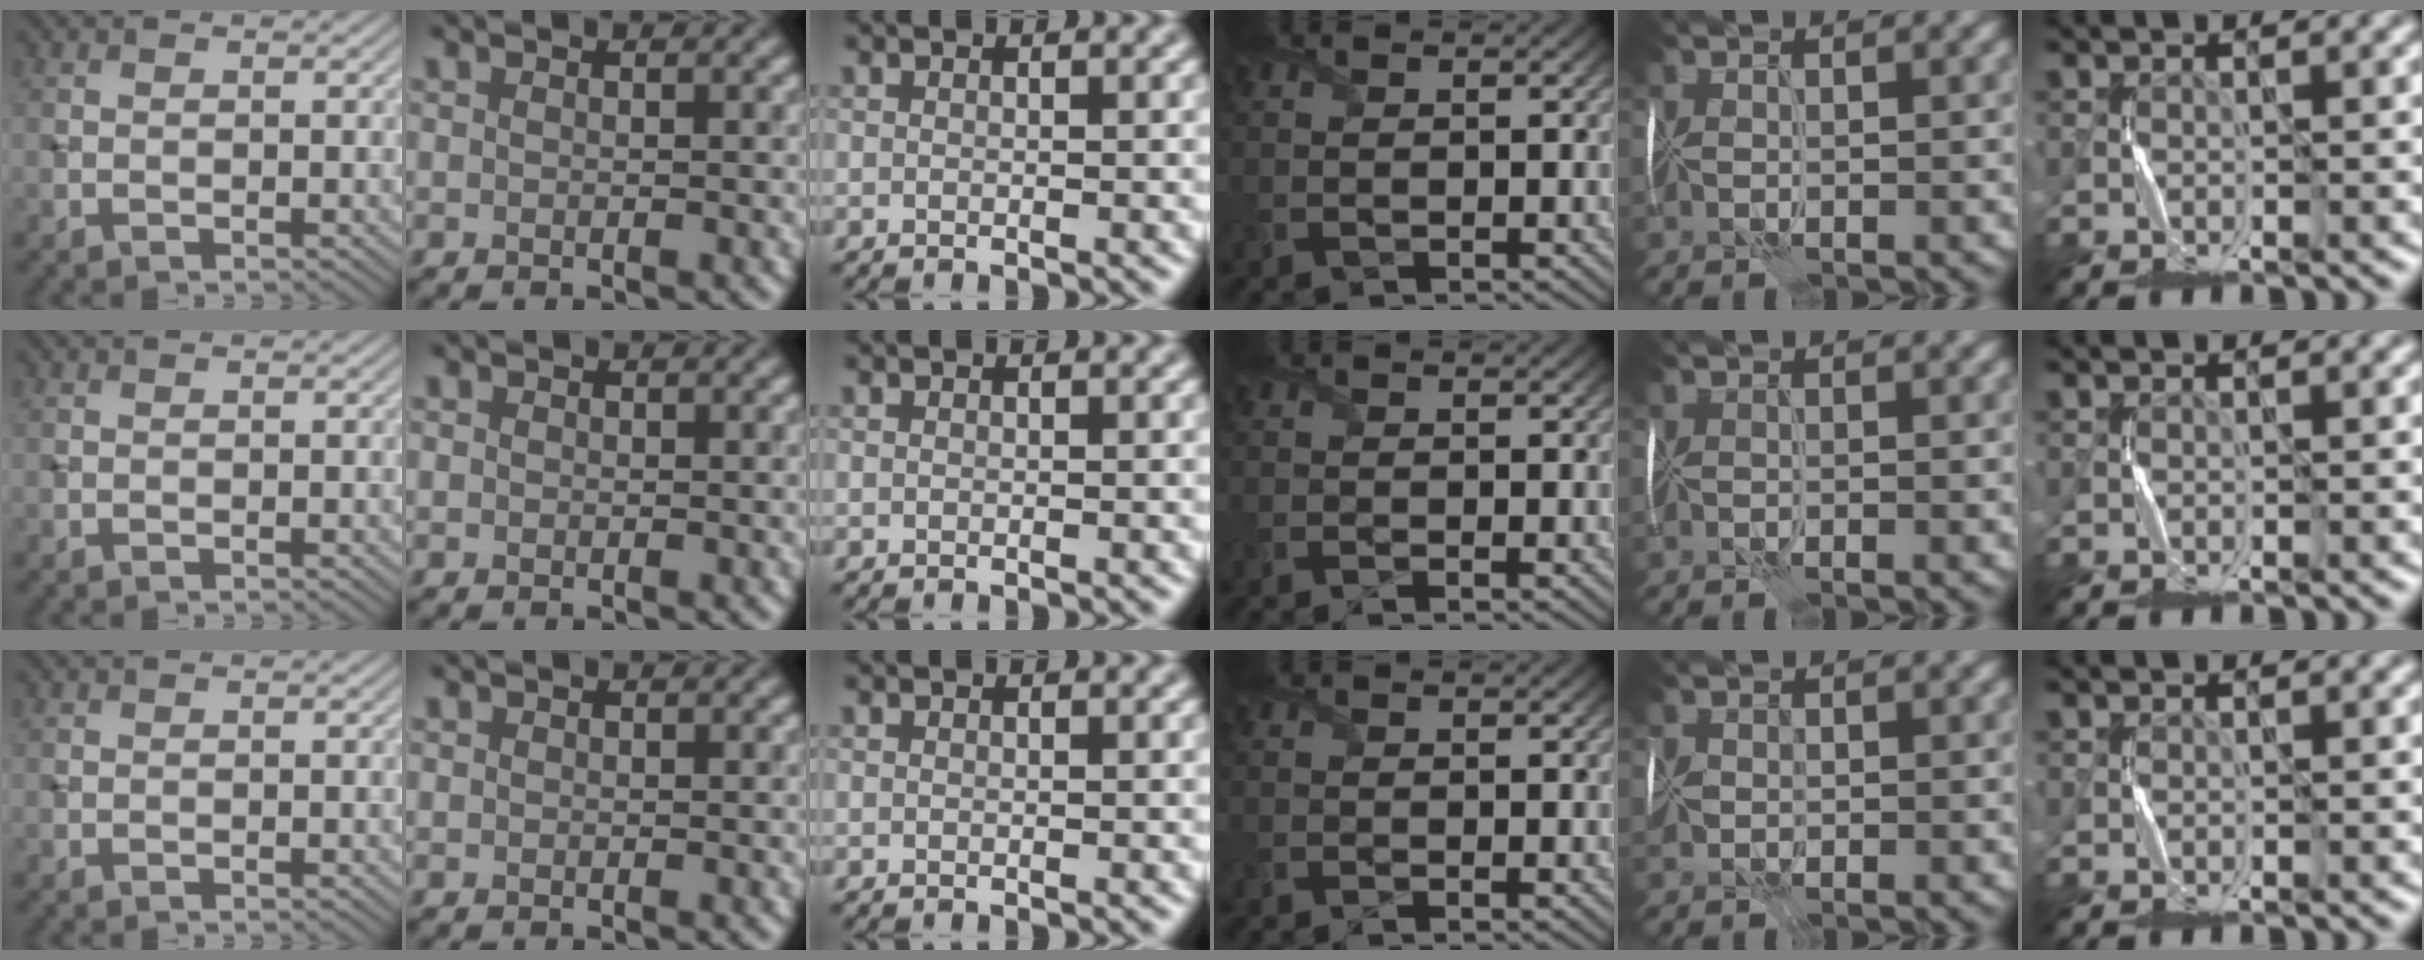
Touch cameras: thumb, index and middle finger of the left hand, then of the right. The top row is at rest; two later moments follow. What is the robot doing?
{"motion": "fold", "object": "wrapping paper"}